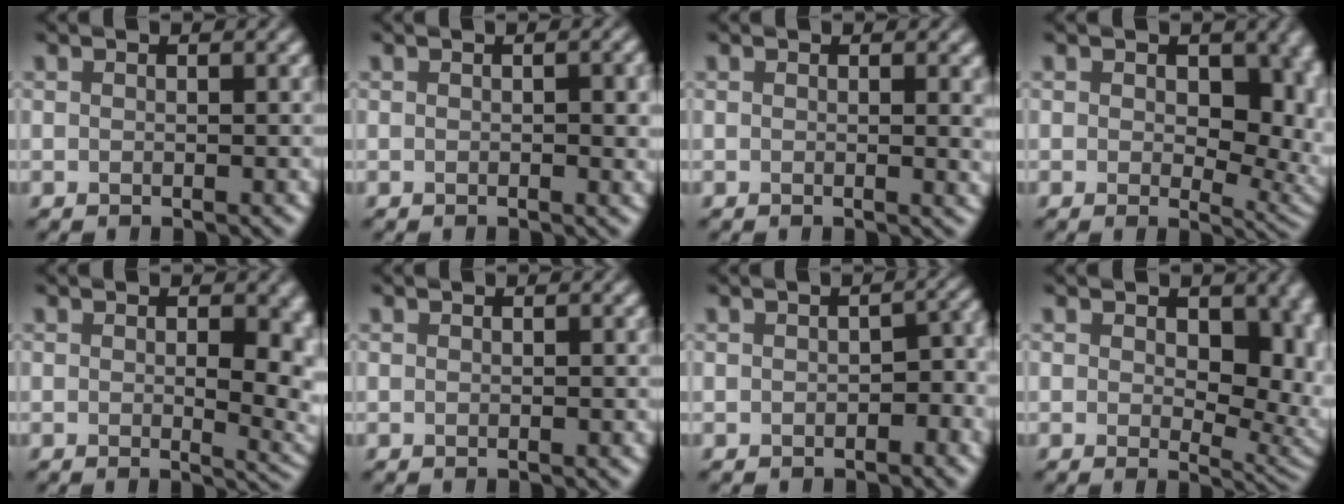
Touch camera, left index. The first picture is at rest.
{"total": 1.8, "force": [0.0, 0.5, 1.7], "torque": [-0.020, -0.003, 0.001]}
{"total": 1.6, "force": [0.3, 0.5, 1.5], "torque": [-0.012, -0.002, 0.001]}
{"total": 10.1, "force": [1.2, 6.4, 7.8], "torque": [-0.080, -0.011, 0.024]}
{"total": 6.2, "force": [-0.1, 2.9, 5.5], "torque": [-0.059, -0.015, 0.005]}
{"total": 0.0}
{"total": 2.4, "force": [-0.7, 1.4, 1.8], "torque": [-0.018, 0.000, -0.011]}
{"total": 9.1, "force": [0.9, 5.7, 7.0], "torque": [-0.074, -0.012, 0.021]}